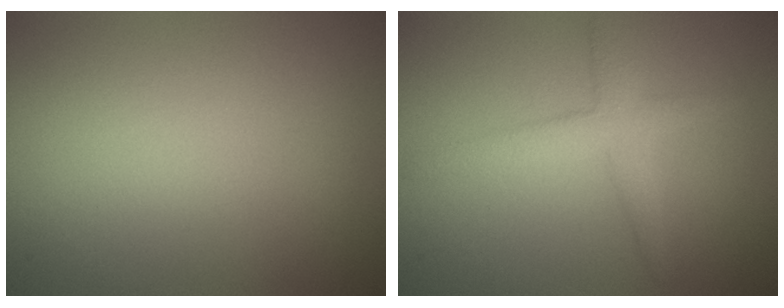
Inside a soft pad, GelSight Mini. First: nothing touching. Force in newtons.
{"total": 2.8, "press": 2.8, "slide": 0.1}